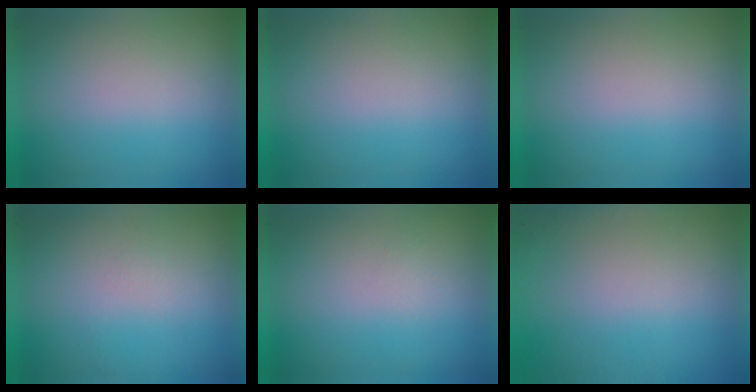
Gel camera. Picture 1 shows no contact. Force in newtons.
{"total": 0.0}
{"total": 0.0}
{"total": 1.1}
{"total": 1.2}
{"total": 6.9}